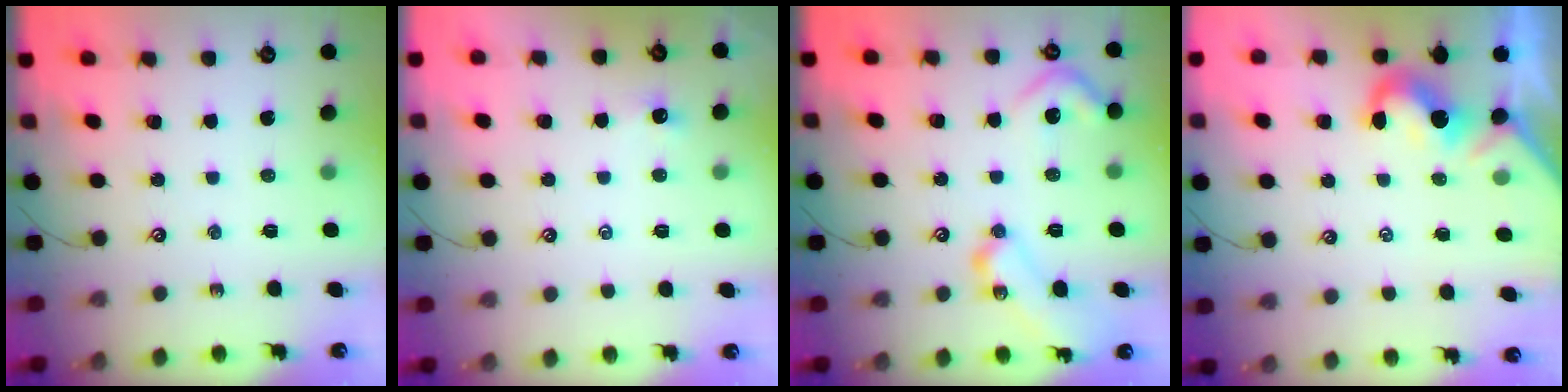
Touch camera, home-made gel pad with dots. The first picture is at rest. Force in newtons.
{"total": 1.1, "press": 1.1, "slide": 0.3}
{"total": 19.3, "press": 19.3, "slide": 0.8}
{"total": 1.4, "press": 1.2, "slide": 0.8}